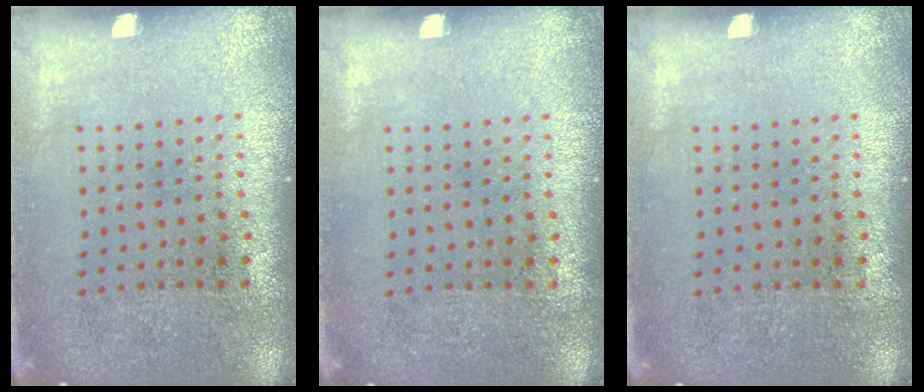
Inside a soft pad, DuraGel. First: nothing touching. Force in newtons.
{"total": 0.0}
{"total": 0.0}